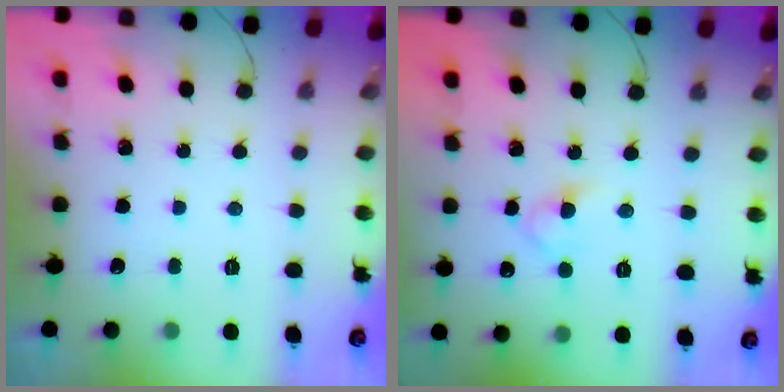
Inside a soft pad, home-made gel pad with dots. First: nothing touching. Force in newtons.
{"total": 2.9, "press": 2.6, "slide": 1.3}